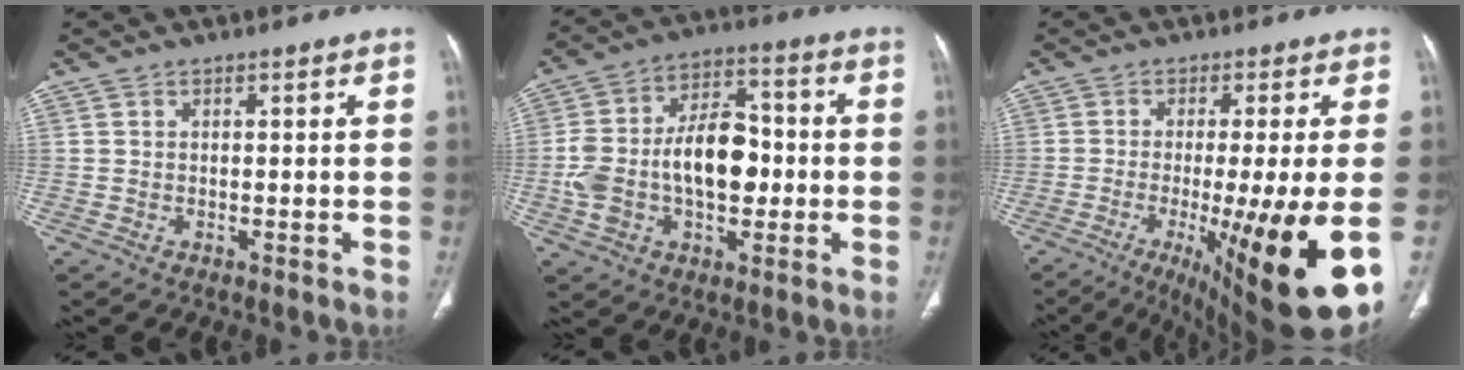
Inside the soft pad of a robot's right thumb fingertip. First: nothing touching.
{"total": 17.3, "force": [-1.6, 10.5, 13.7], "torque": [-0.227, 0.041, -0.022]}
{"total": 19.8, "force": [-5.5, 2.5, 18.9], "torque": [-0.246, -0.034, -0.071]}